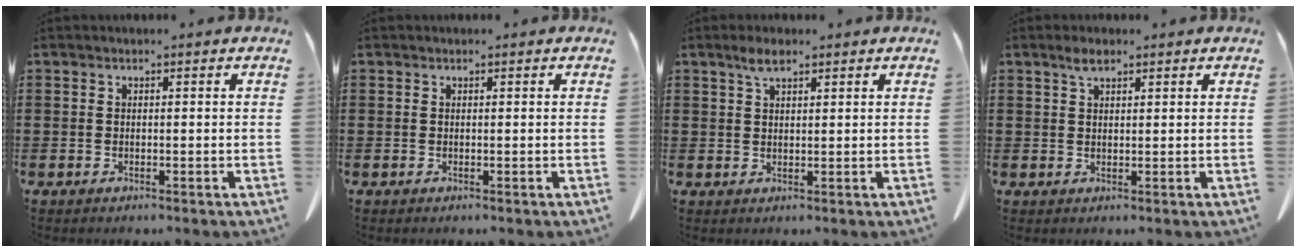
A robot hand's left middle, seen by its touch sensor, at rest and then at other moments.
{"total": 0.0}
{"total": 2.7, "force": [1.8, 0.9, 1.8], "torque": [-0.040, 0.003, 0.034]}
{"total": 2.0, "force": [1.4, 0.7, 1.2], "torque": [-0.027, 0.001, 0.026]}